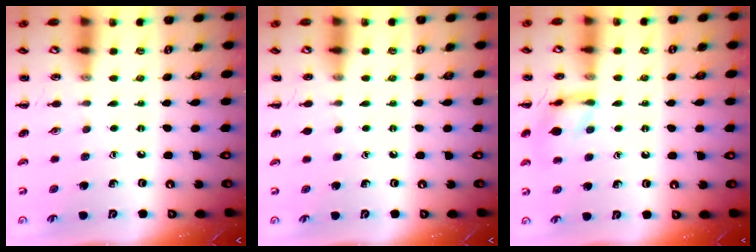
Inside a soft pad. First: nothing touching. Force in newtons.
{"total": 0.0}
{"total": 11.3, "press": 11.2, "slide": 0.9}